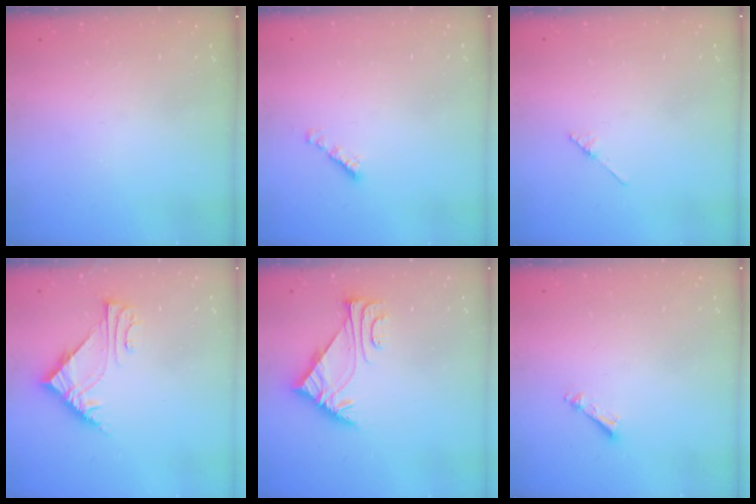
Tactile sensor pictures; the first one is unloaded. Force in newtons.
{"total": 2.1, "press": 2.0, "slide": 0.7}
{"total": 2.1, "press": 2.1, "slide": 0.1}
{"total": 6.6, "press": 6.6, "slide": 0.4}
{"total": 5.7, "press": 5.6, "slide": 0.9}
{"total": 3.4, "press": 3.4, "slide": 0.4}